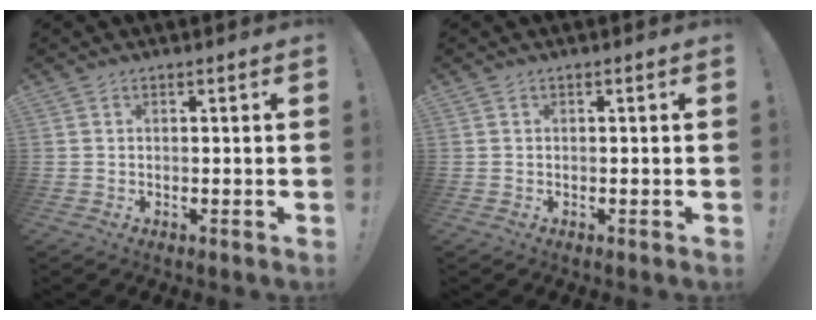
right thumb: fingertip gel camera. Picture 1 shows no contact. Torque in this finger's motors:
{"motor_torque": [-0.01, -0.15, -0.10, 0.06, 0.09]}